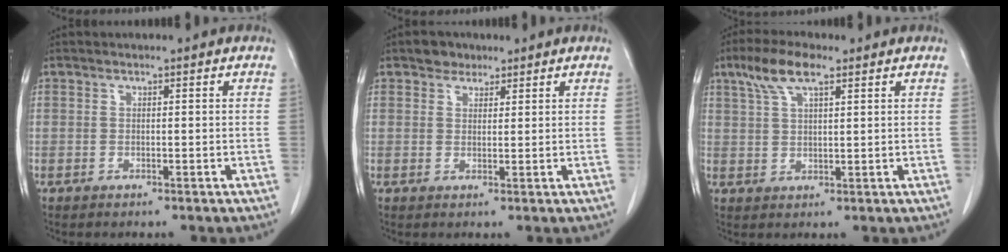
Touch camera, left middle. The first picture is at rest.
{"total": 2.6, "force": [1.8, 1.7, 0.5], "torque": [-0.009, 0.005, 0.028]}
{"total": 6.5, "force": [4.0, 1.7, 4.8], "torque": [-0.107, 0.019, 0.079]}